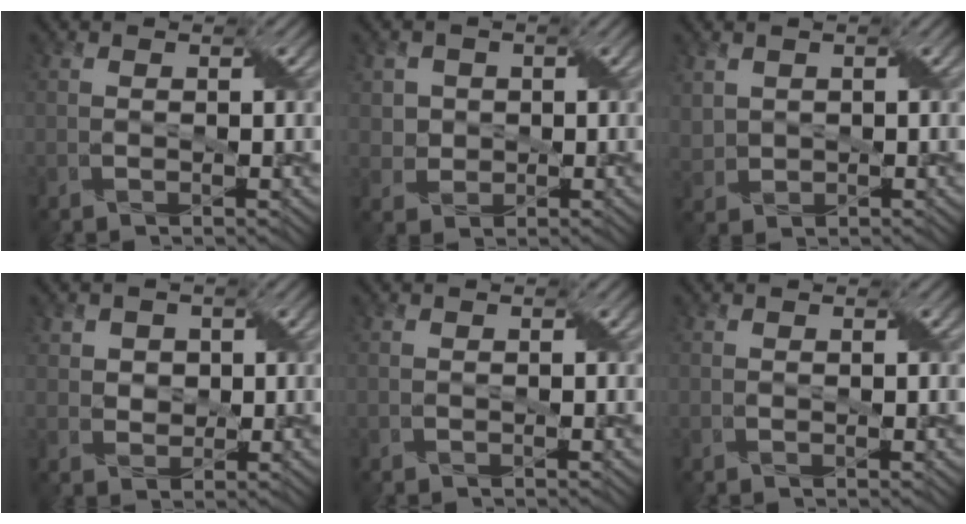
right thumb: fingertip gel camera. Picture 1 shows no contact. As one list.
[{"total": 3.5, "force": [1.1, 3.3, 0.8], "torque": [-0.046, -0.010, 0.030]}, {"total": 2.4, "force": [1.4, 1.9, 0.8], "torque": [-0.033, -0.002, 0.032]}, {"total": 2.9, "force": [1.2, 2.4, 1.0], "torque": [-0.036, -0.002, 0.024]}, {"total": 0.0}, {"total": 0.0}]